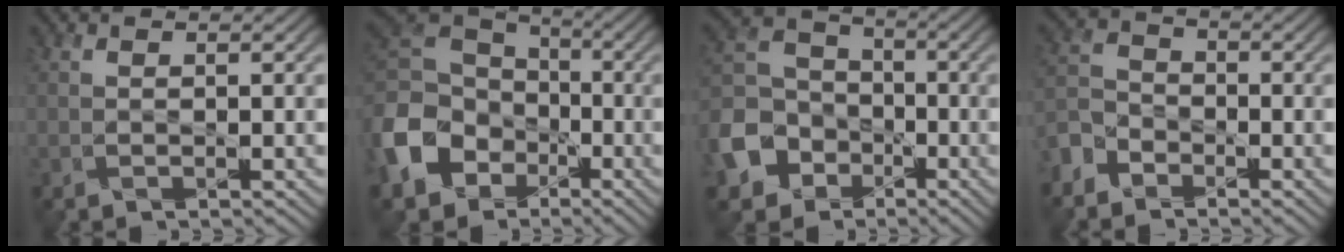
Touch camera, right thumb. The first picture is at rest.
{"total": 15.0, "force": [-5.4, 12.1, 7.1], "torque": [-0.248, -0.036, -0.119]}
{"total": 10.5, "force": [-4.8, 8.5, 3.8], "torque": [-0.130, -0.026, -0.109]}
{"total": 4.6, "force": [-3.5, 2.9, 1.1], "torque": [-0.036, -0.004, -0.087]}